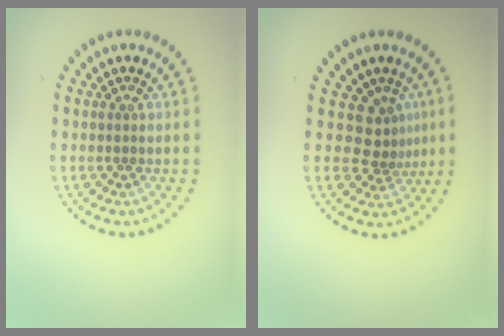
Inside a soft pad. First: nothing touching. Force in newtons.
{"total": 2.7, "press": 1.7, "slide": 2.0}